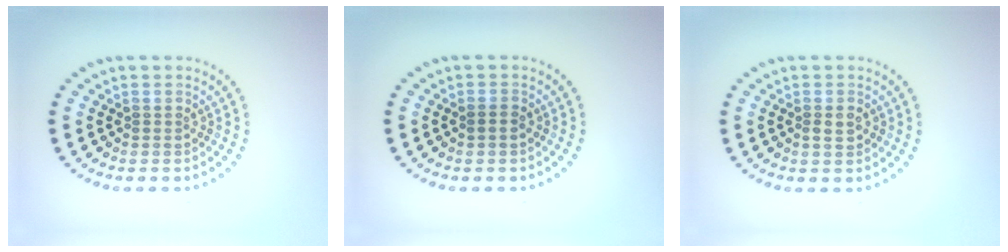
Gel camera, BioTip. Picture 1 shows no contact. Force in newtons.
{"total": 0.9, "press": 0.9, "slide": 0.0}
{"total": 1.3, "press": 1.2, "slide": 0.3}